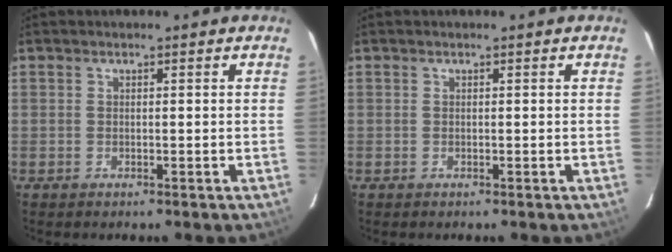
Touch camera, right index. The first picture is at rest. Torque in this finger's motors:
{"motor_torque": [0.00, 0.00, 0.00, 0.00]}